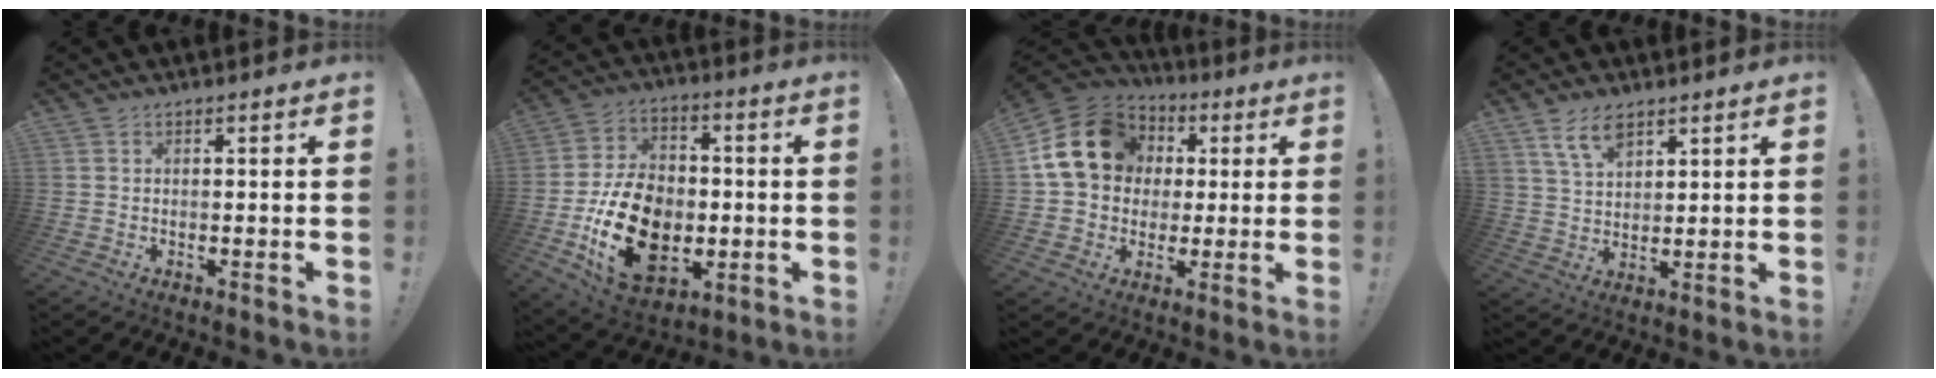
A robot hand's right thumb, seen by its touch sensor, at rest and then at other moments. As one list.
[{"total": 21.4, "force": [-5.1, 15.6, 13.8], "torque": [-0.250, 0.028, -0.072]}, {"total": 18.1, "force": [4.3, 14.8, 9.6], "torque": [-0.152, 0.001, 0.091]}, {"total": 7.8, "force": [5.3, 3.6, 4.5], "torque": [-0.088, -0.019, 0.100]}]